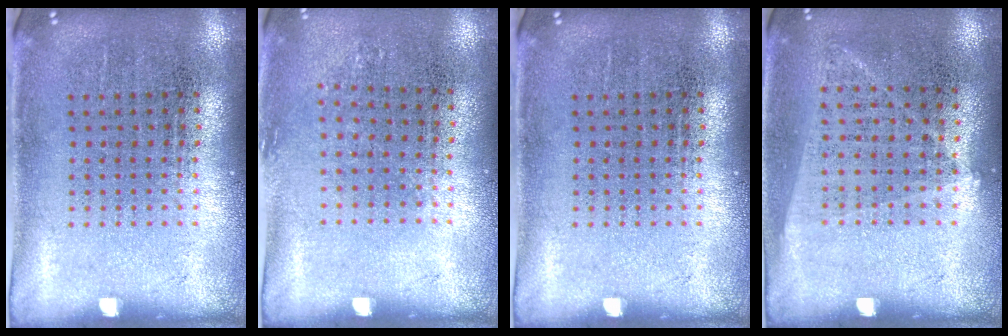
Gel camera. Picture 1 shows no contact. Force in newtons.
{"total": 0.8, "press": 0.7, "slide": 0.4}
{"total": 0.0}
{"total": 1.0, "press": 0.9, "slide": 0.5}